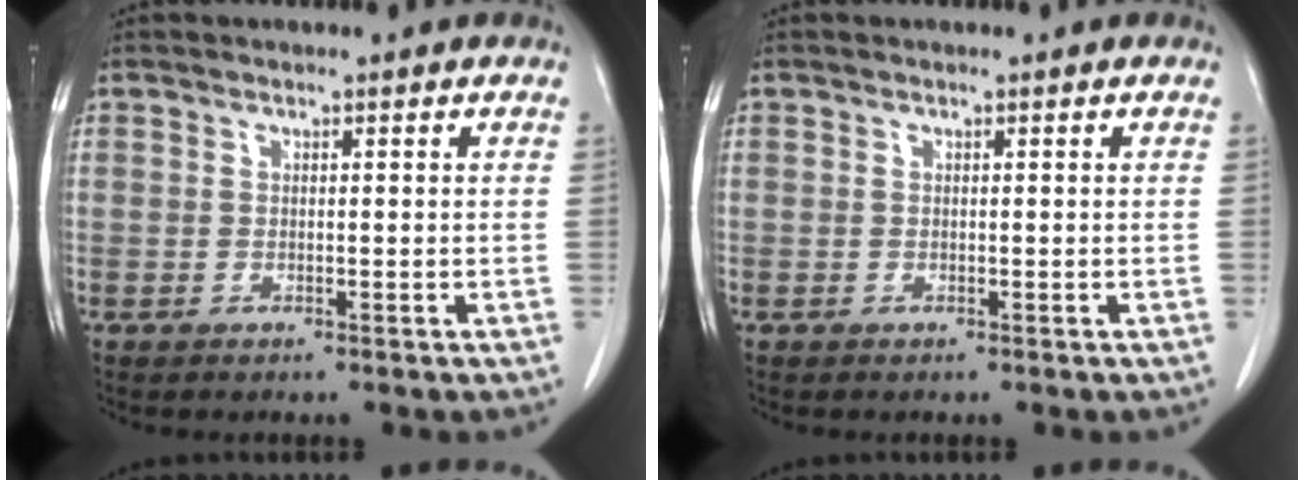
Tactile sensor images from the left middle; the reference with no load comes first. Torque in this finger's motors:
{"motor_torque": [0.00, 0.00, 0.02, 0.00]}